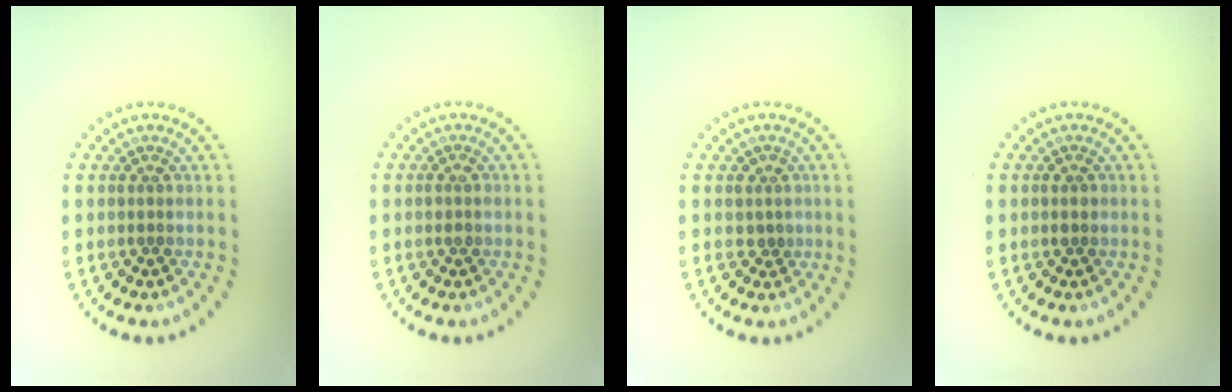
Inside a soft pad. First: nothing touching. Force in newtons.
{"total": 0.9, "press": 0.8, "slide": 0.3}
{"total": 1.2, "press": 1.1, "slide": 0.6}
{"total": 0.9, "press": 0.9, "slide": 0.1}